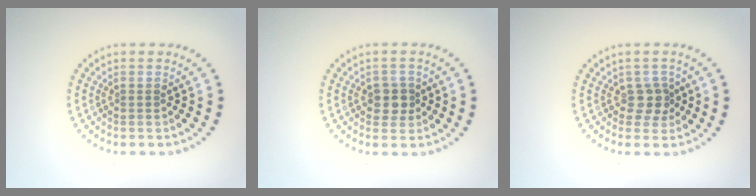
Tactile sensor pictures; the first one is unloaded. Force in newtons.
{"total": 2.1, "press": 2.0, "slide": 0.6}
{"total": 1.9, "press": 1.5, "slide": 1.1}